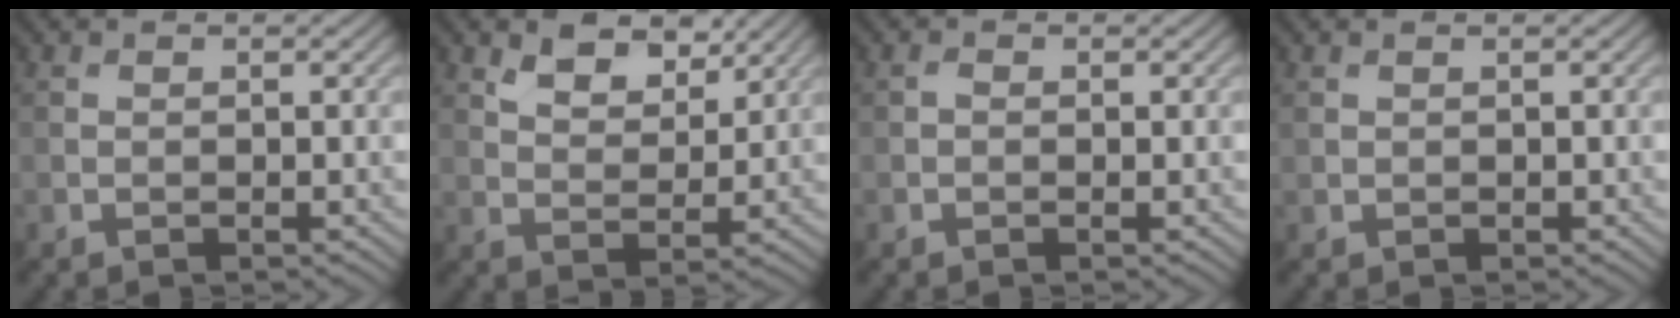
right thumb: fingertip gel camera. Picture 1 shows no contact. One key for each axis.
{"total": 5.6, "fx": 3.7, "fy": 2.8, "fz": 3.1, "tx": -0.064, "ty": -0.005, "tz": 0.067}
{"total": 0.6, "fx": 0.0, "fy": 0.3, "fz": 0.5, "tx": -0.008, "ty": -0.001, "tz": -0.002}
{"total": 0.5, "fx": 0.5, "fy": 0.2, "fz": 0.2, "tx": -0.009, "ty": 0.001, "tz": 0.012}